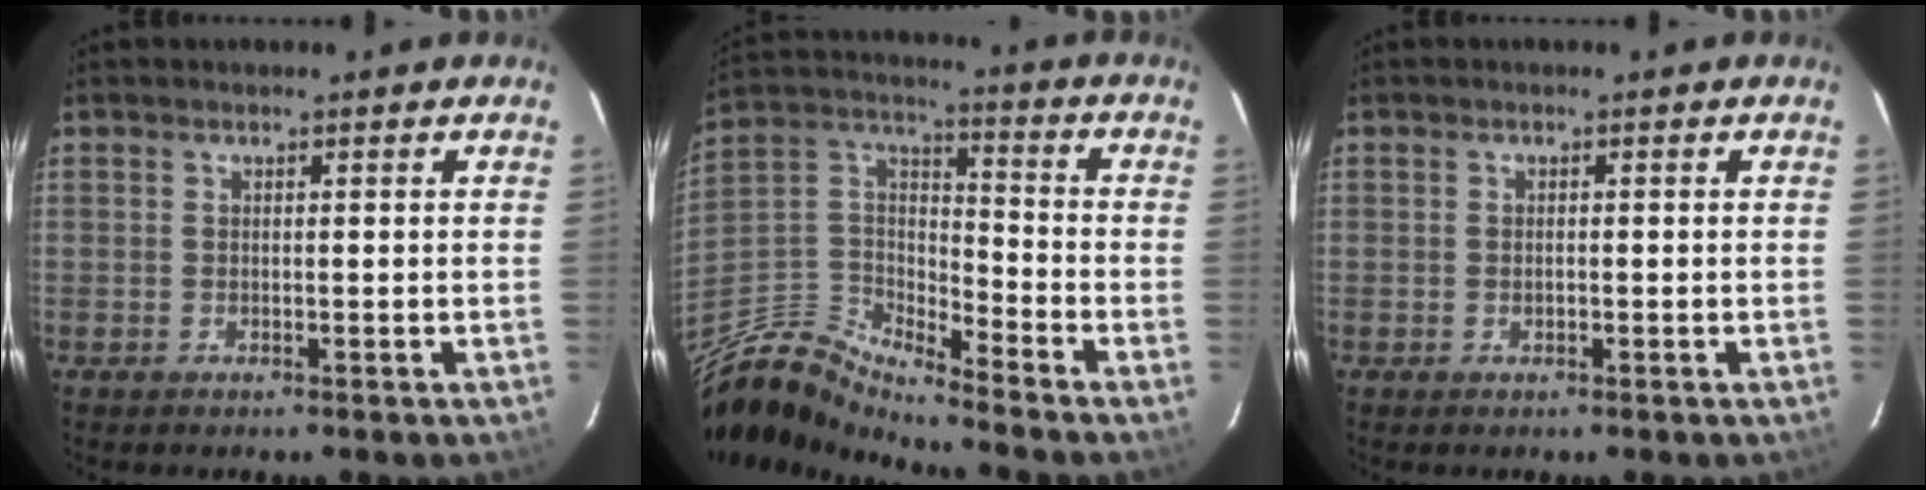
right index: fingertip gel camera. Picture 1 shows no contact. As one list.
[{"total": 11.9, "force": [-11.0, 1.4, 4.5], "torque": [-0.114, 0.008, -0.231]}, {"total": 0.7, "force": [-0.2, 0.4, 0.5], "torque": [-0.010, 0.000, -0.003]}]